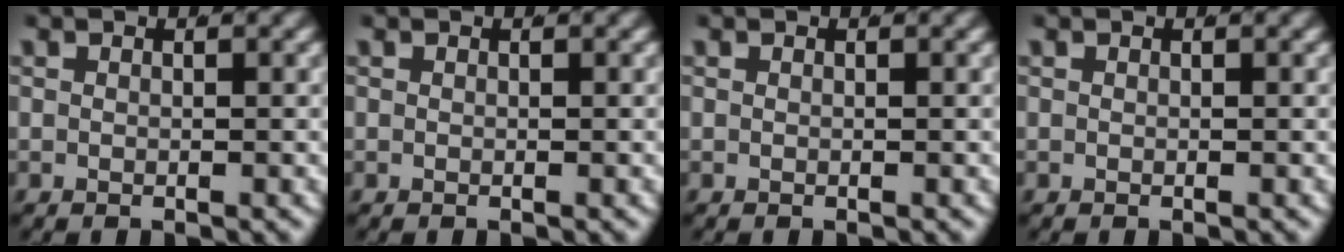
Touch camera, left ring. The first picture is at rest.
{"total": 0.0}
{"total": 0.0}
{"total": 0.0}